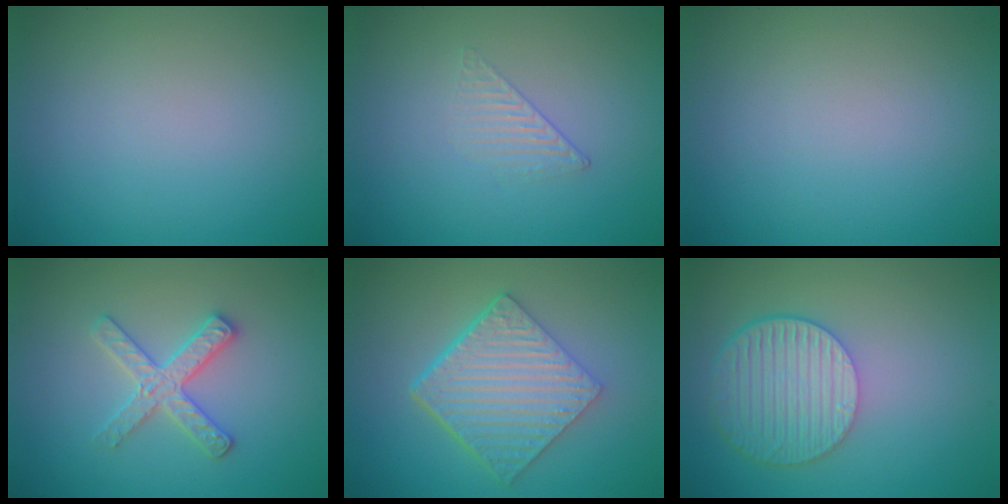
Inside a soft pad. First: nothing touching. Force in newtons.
{"total": 1.4, "press": 0.3, "slide": 1.4}
{"total": 0.0}
{"total": 2.8, "press": 2.8, "slide": 0.3}
{"total": 7.0, "press": 4.7, "slide": 5.2}
{"total": 6.2, "press": 4.6, "slide": 4.2}